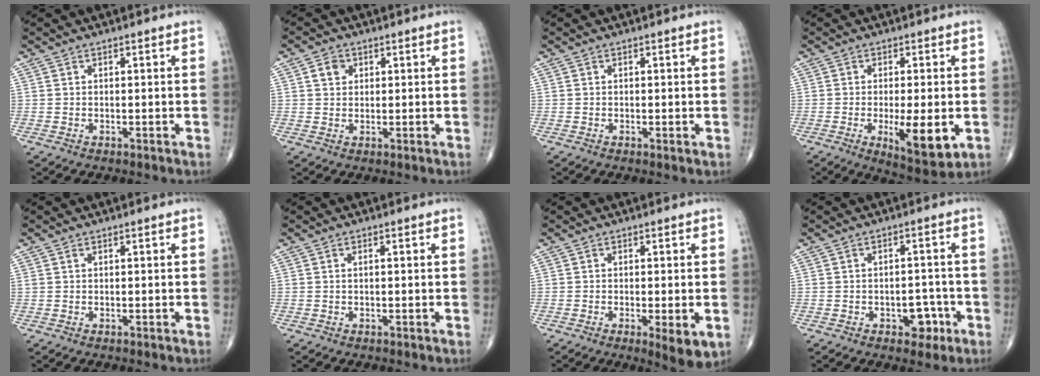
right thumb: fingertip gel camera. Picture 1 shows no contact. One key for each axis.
{"total": 3.0, "fx": 1.1, "fy": 2.4, "fz": 1.4, "tx": -0.013, "ty": -0.001, "tz": 0.017}
{"total": 0.6, "fx": -0.1, "fy": 0.0, "fz": 0.6, "tx": -0.012, "ty": -0.004, "tz": -0.002}
{"total": 10.0, "fx": -2.3, "fy": 2.9, "fz": 9.3, "tx": -0.134, "ty": -0.023, "tz": -0.029}
{"total": 0.0}
{"total": 0.5, "fx": 0.1, "fy": 0.1, "fz": 0.5, "tx": -0.013, "ty": 0.001, "tz": 0.002}
{"total": 5.5, "fx": -1.5, "fy": 1.4, "fz": 5.1, "tx": -0.075, "ty": -0.016, "tz": -0.021}
{"total": 4.8, "fx": -2.1, "fy": 3.1, "fz": 3.0, "tx": -0.014, "ty": 0.019, "tz": -0.025}